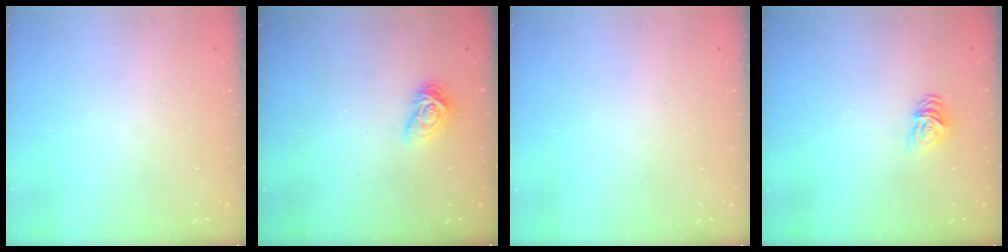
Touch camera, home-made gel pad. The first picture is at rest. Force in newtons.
{"total": 7.5, "press": 7.5, "slide": 0.3}
{"total": 0.0}
{"total": 6.2, "press": 6.2, "slide": 0.7}